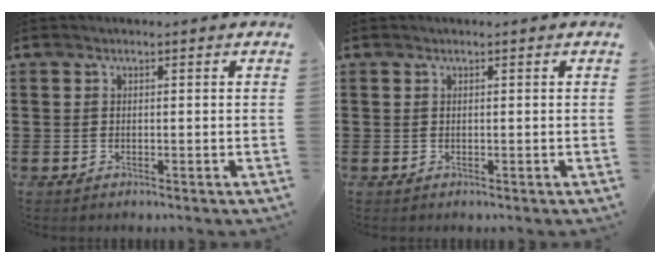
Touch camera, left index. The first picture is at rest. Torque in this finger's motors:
{"motor_torque": [-0.41, 0.58, -0.02, -0.01]}